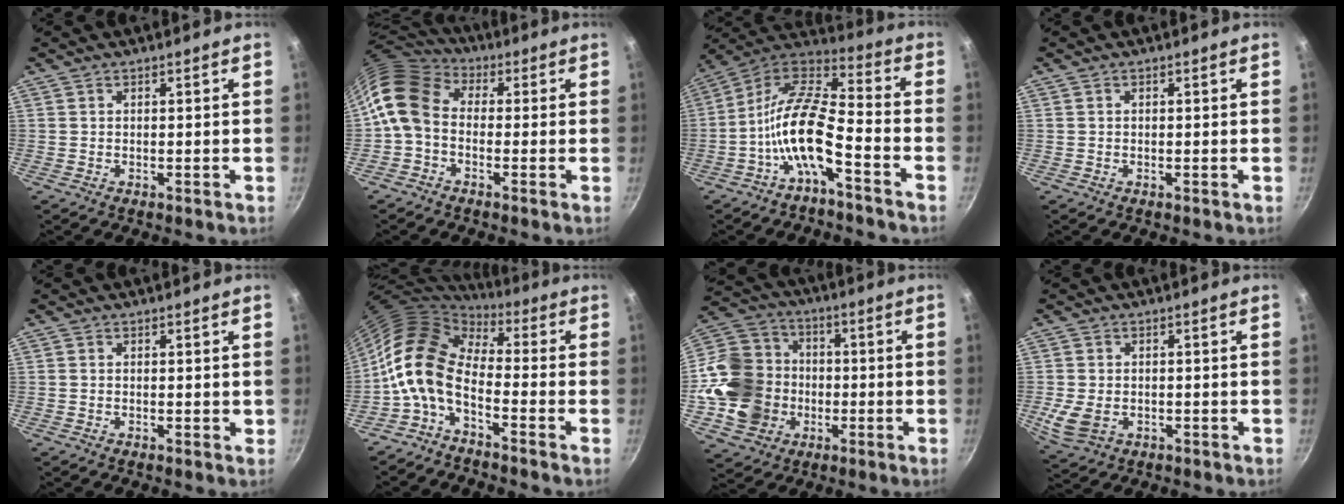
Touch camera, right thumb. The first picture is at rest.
{"total": 10.6, "force": [-0.9, 7.9, 7.0], "torque": [-0.124, 0.031, -0.041]}
{"total": 14.1, "force": [-6.0, 5.0, 11.7], "torque": [-0.227, 0.063, -0.125]}
{"total": 0.0}
{"total": 0.9, "force": [0.1, 0.5, 0.7], "torque": [-0.009, 0.000, -0.002]}
{"total": 12.2, "force": [-3.4, 7.0, 9.4], "torque": [-0.167, 0.041, -0.087]}
{"total": 18.6, "force": [-3.3, 16.3, 8.4], "torque": [-0.145, 0.040, -0.053]}
{"total": 6.1, "force": [-1.2, 4.5, 4.0], "torque": [-0.083, -0.004, -0.016]}